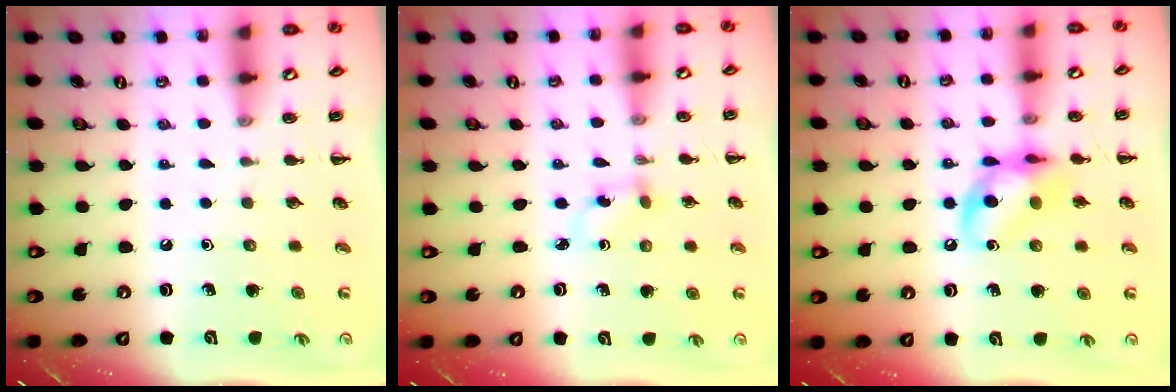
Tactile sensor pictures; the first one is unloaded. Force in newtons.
{"total": 1.9, "press": 1.7, "slide": 0.9}
{"total": 13.0, "press": 12.8, "slide": 2.3}